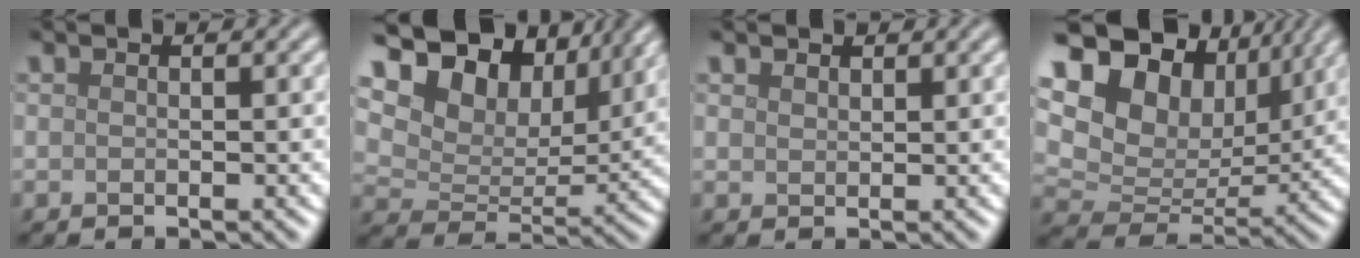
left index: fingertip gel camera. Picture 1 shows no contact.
{"total": 14.4, "force": [9.0, 8.4, 7.5], "torque": [-0.163, 0.032, 0.130]}
{"total": 1.1, "force": [0.9, 0.5, 0.2], "torque": [-0.006, -0.001, 0.018]}
{"total": 14.7, "force": [7.0, 10.0, 8.1], "torque": [-0.176, 0.032, 0.123]}